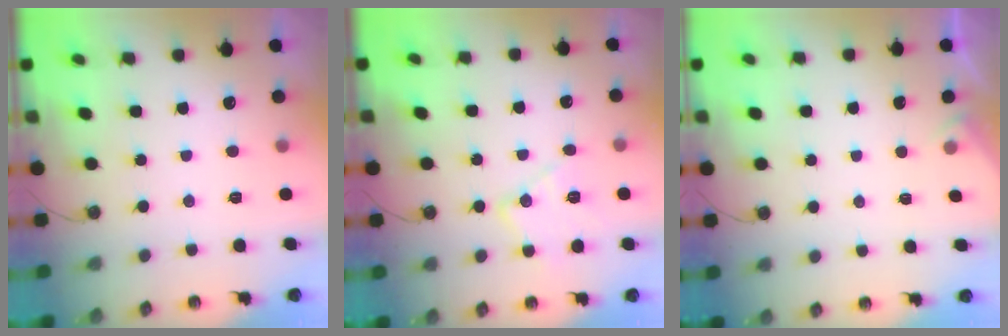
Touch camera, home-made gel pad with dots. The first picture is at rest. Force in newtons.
{"total": 11.7, "press": 11.7, "slide": 0.7}
{"total": 2.2, "press": 2.1, "slide": 0.4}